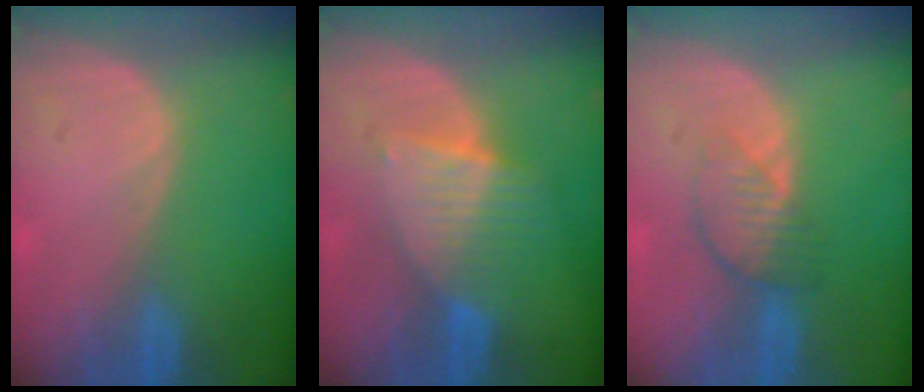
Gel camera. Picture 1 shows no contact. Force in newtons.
{"total": 6.4, "press": 6.2, "slide": 1.8}
{"total": 4.2, "press": 3.7, "slide": 1.9}